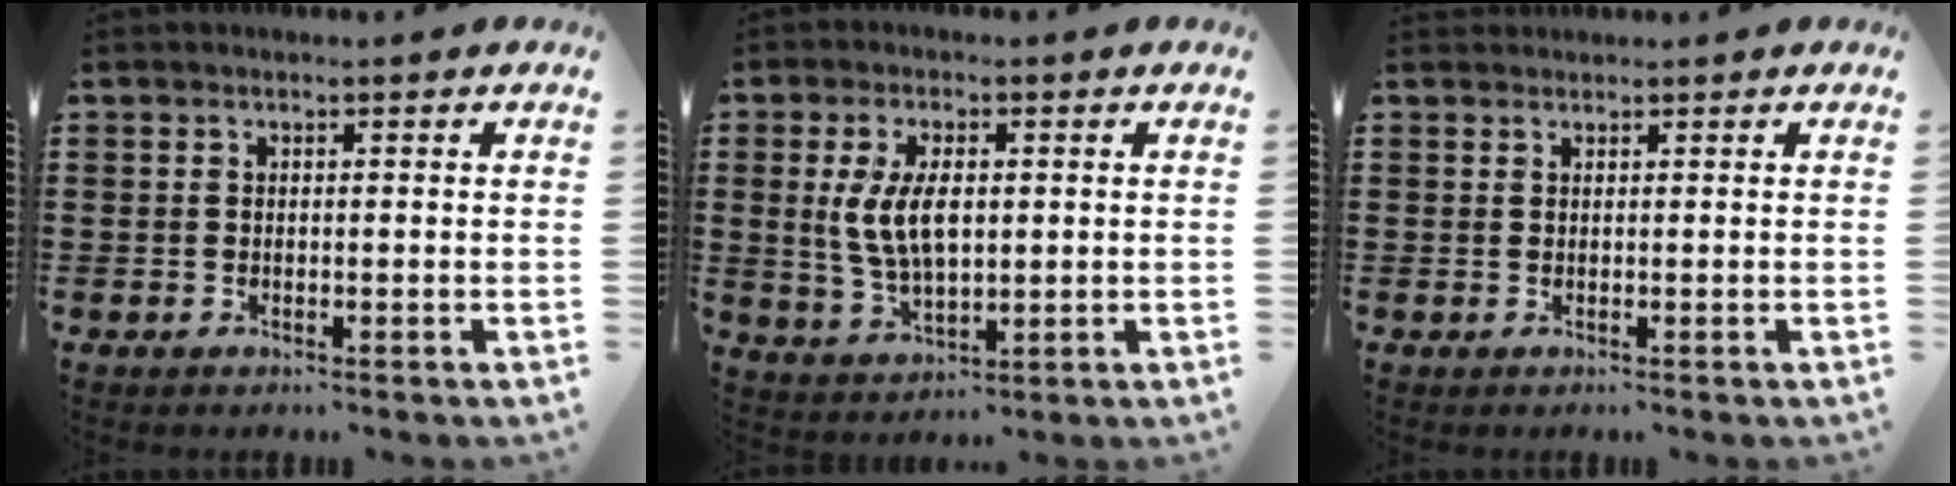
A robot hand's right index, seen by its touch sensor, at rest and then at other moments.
{"total": 7.4, "force": [0.8, 3.6, 6.4], "torque": [-0.139, 0.006, 0.010]}
{"total": 0.8, "force": [0.7, 0.3, -0.1], "torque": [0.003, 0.003, 0.013]}